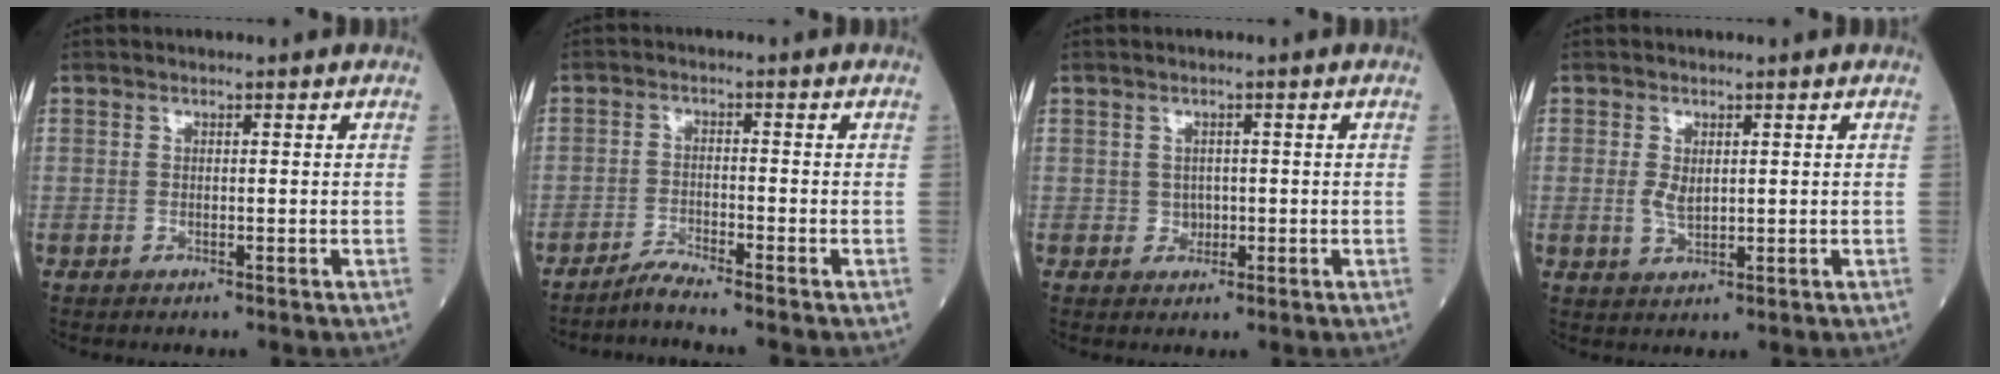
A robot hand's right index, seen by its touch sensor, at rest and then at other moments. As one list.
[{"total": 3.3, "force": [-3.0, -1.2, 0.4], "torque": [-0.012, -0.016, -0.062]}, {"total": 1.5, "force": [-0.1, 1.4, 0.7], "torque": [-0.009, 0.002, 0.001]}, {"total": 2.4, "force": [0.3, 1.2, 2.1], "torque": [-0.040, -0.004, 0.010]}]